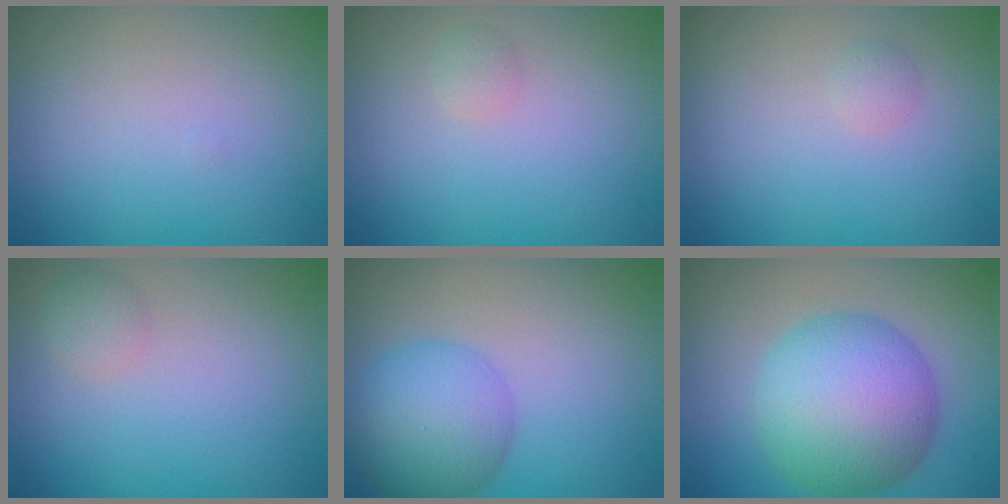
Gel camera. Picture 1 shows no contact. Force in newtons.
{"total": 0.8, "press": 0.8, "slide": 0.0}
{"total": 0.7, "press": 0.7, "slide": 0.0}
{"total": 1.4, "press": 1.4, "slide": 0.0}
{"total": 6.2, "press": 6.2, "slide": 0.3}
{"total": 10.0, "press": 10.0, "slide": 0.2}